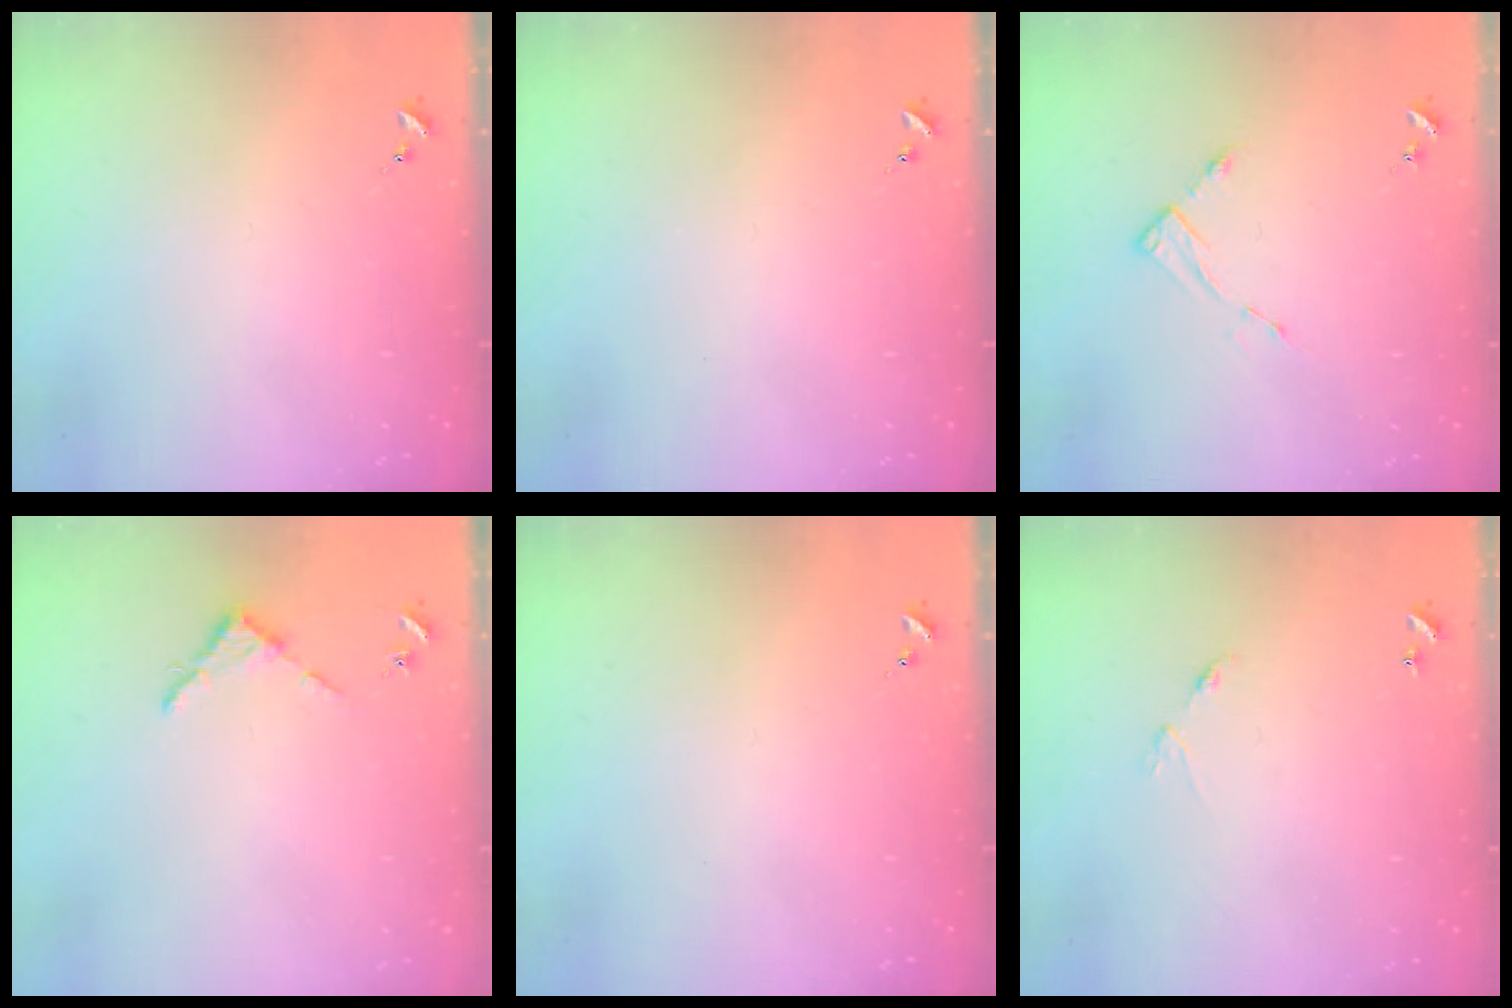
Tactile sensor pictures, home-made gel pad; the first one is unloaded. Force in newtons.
{"total": 0.0}
{"total": 3.7, "press": 3.7, "slide": 0.5}
{"total": 3.1, "press": 3.1, "slide": 0.3}
{"total": 0.0}
{"total": 5.5, "press": 5.5, "slide": 0.3}